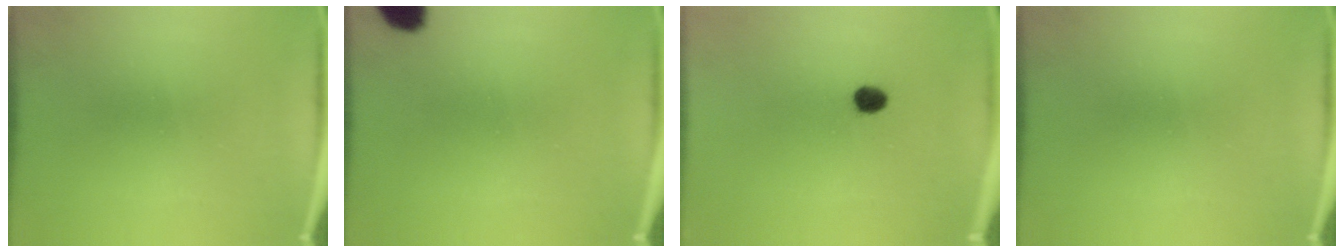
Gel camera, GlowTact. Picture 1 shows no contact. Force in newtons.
{"total": 6.1}
{"total": 2.8}
{"total": 0.0}